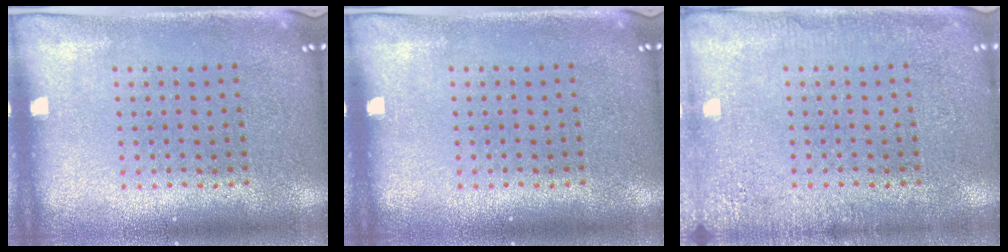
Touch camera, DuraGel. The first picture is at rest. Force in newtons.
{"total": 0.0}
{"total": 2.8, "press": 2.8, "slide": 0.3}